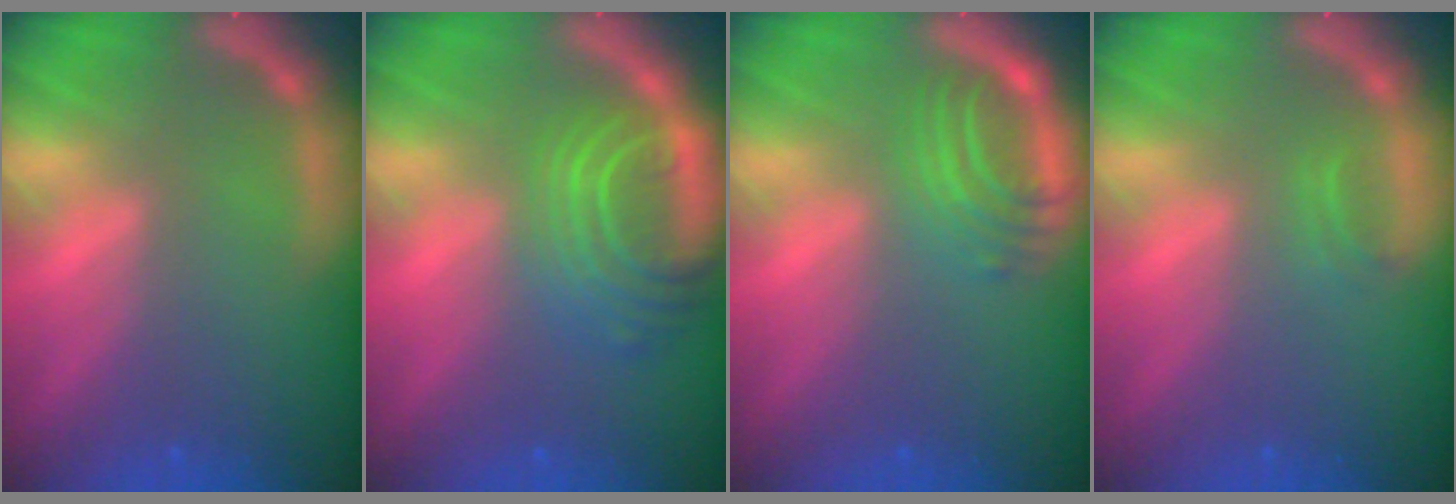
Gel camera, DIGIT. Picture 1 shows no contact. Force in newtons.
{"total": 7.5}
{"total": 4.5}
{"total": 0.9}